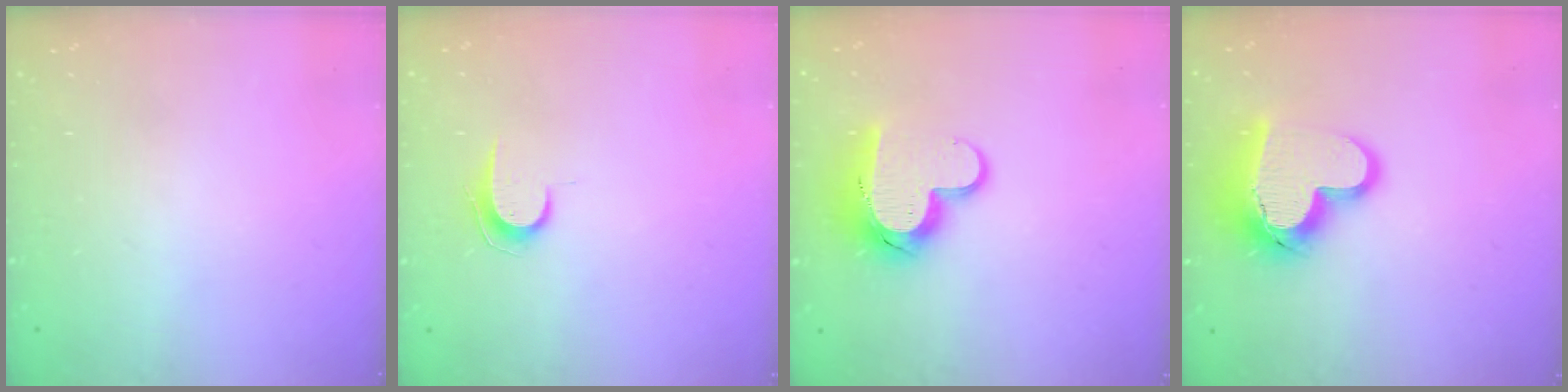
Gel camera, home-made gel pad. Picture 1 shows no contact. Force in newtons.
{"total": 6.7, "press": 6.7, "slide": 0.7}
{"total": 13.1, "press": 13.0, "slide": 1.3}
{"total": 15.9, "press": 15.7, "slide": 2.2}